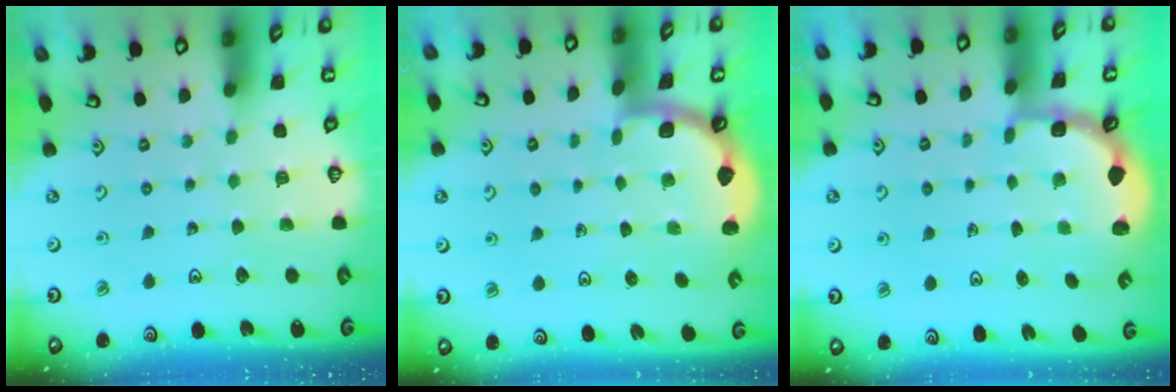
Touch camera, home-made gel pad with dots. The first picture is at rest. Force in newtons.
{"total": 1.9, "press": 1.9, "slide": 0.0}
{"total": 2.4, "press": 1.7, "slide": 1.7}